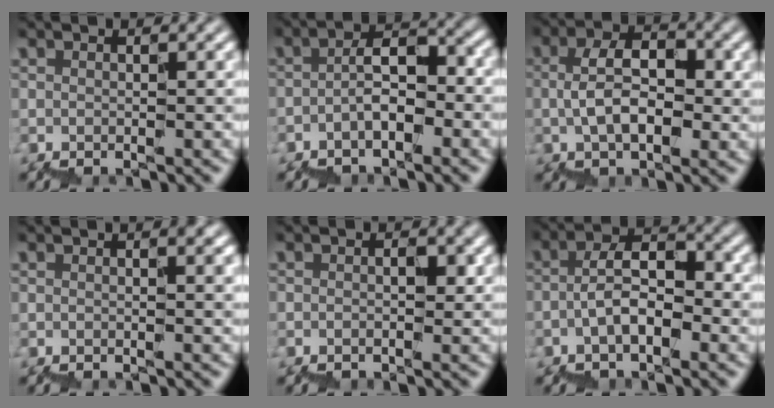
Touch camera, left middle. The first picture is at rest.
{"total": 2.8, "force": [-1.6, 1.0, 2.0], "torque": [-0.047, 0.019, -0.036]}
{"total": 3.8, "force": [0.1, 2.2, 3.1], "torque": [-0.065, 0.015, 0.002]}
{"total": 2.3, "force": [0.6, 0.8, 2.1], "torque": [-0.017, 0.012, 0.006]}
{"total": 0.7, "force": [0.0, 0.5, 0.5], "torque": [-0.013, 0.005, -0.002]}
{"total": 3.2, "force": [-1.1, 1.5, 2.7], "torque": [-0.057, 0.024, -0.027]}